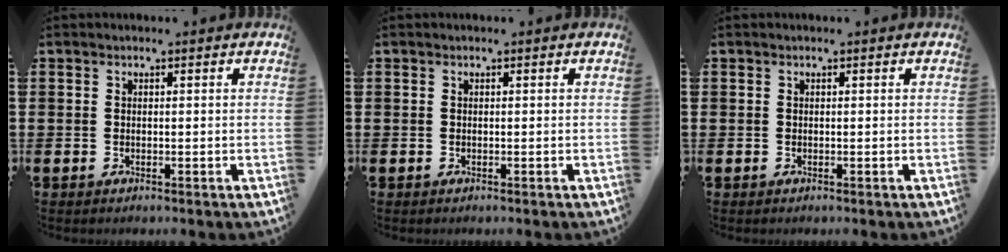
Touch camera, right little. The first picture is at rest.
{"total": 0.0}
{"total": 0.0}